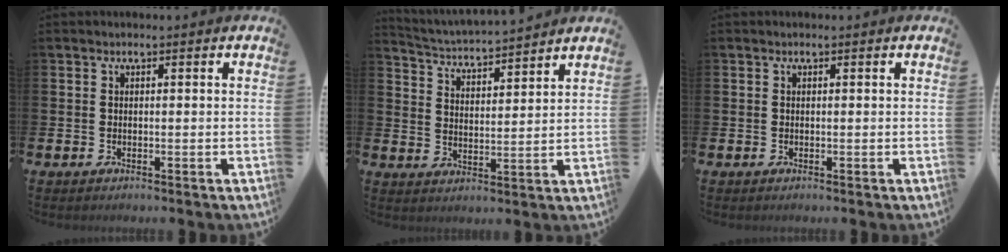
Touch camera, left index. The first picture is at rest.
{"total": 4.1, "force": [4.1, 0.1, 0.1], "torque": [-0.024, -0.036, 0.068]}
{"total": 0.0}